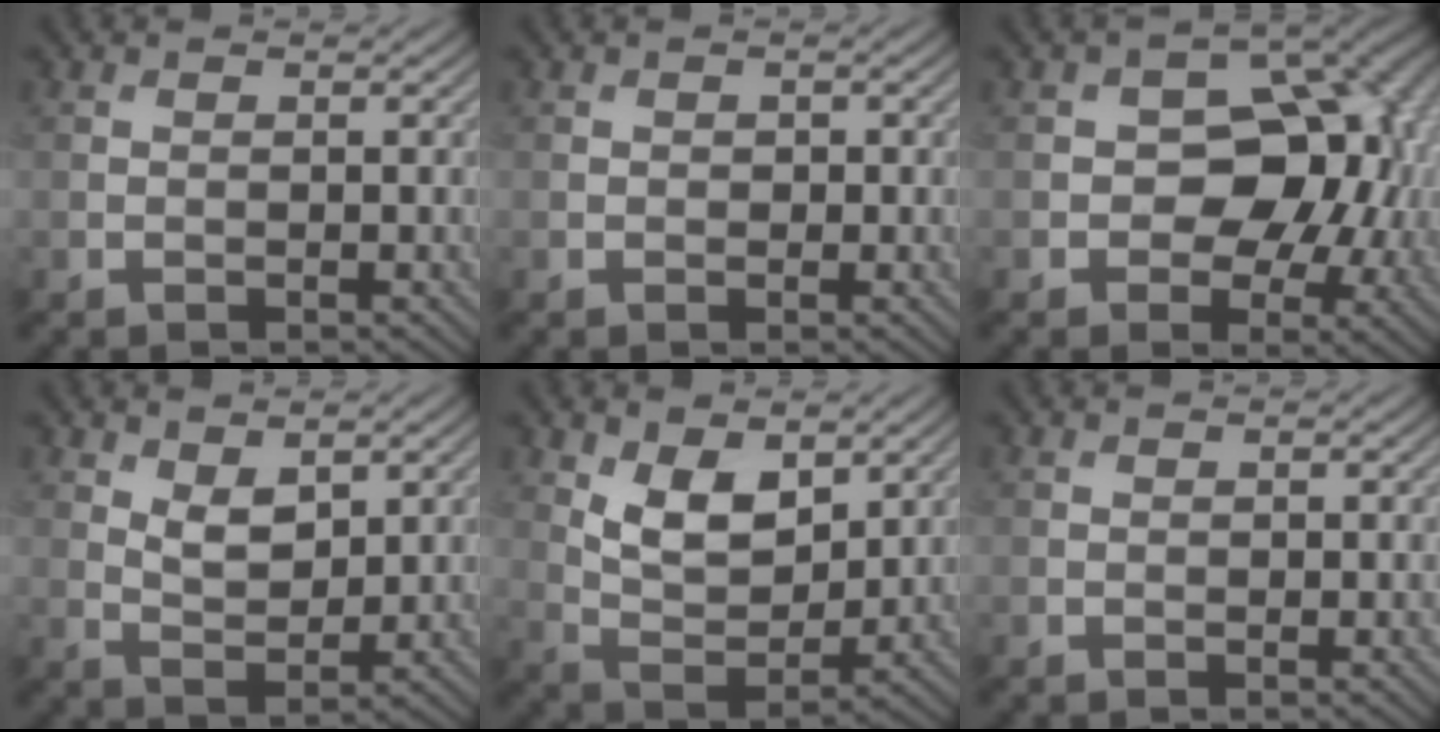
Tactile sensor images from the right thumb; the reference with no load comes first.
{"total": 0.8, "force": [0.0, 0.7, 0.4], "torque": [-0.004, -0.006, -0.002]}
{"total": 11.6, "force": [0.0, 8.3, 8.1], "torque": [-0.104, -0.005, -0.008]}
{"total": 3.7, "force": [2.0, 1.9, 2.4], "torque": [-0.054, -0.007, 0.040]}
{"total": 7.1, "force": [3.3, 3.9, 4.8], "torque": [-0.098, -0.017, 0.060]}
{"total": 0.0}